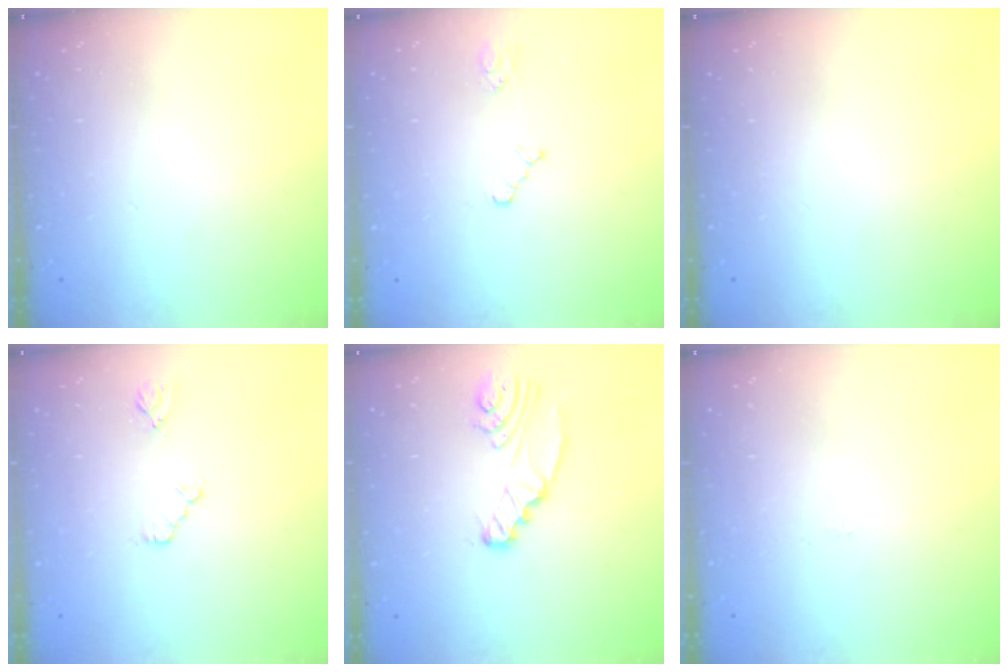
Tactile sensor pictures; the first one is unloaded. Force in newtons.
{"total": 2.8, "press": 2.8, "slide": 0.4}
{"total": 0.0}
{"total": 2.3, "press": 2.3, "slide": 0.4}
{"total": 4.5, "press": 4.5, "slide": 0.4}
{"total": 0.0}